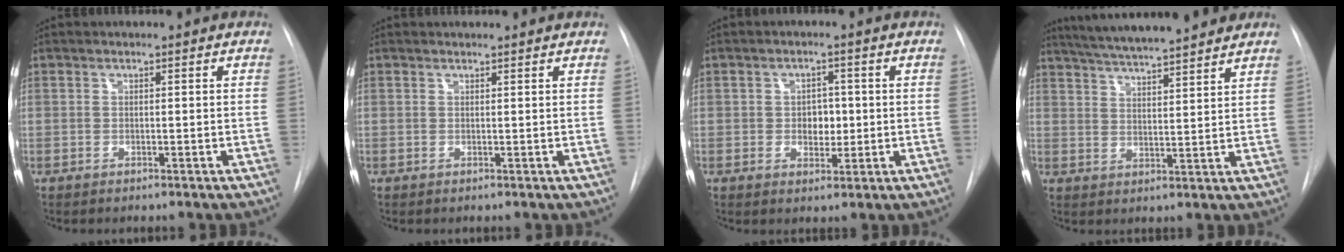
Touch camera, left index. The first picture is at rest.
{"total": 1.6, "force": [1.6, -0.1, 0.2], "torque": [-0.008, 0.007, 0.016]}
{"total": 3.4, "force": [-0.5, 2.4, 2.3], "torque": [-0.027, -0.001, -0.003]}
{"total": 14.4, "force": [12.6, 1.0, 6.9], "torque": [-0.118, 0.014, 0.190]}